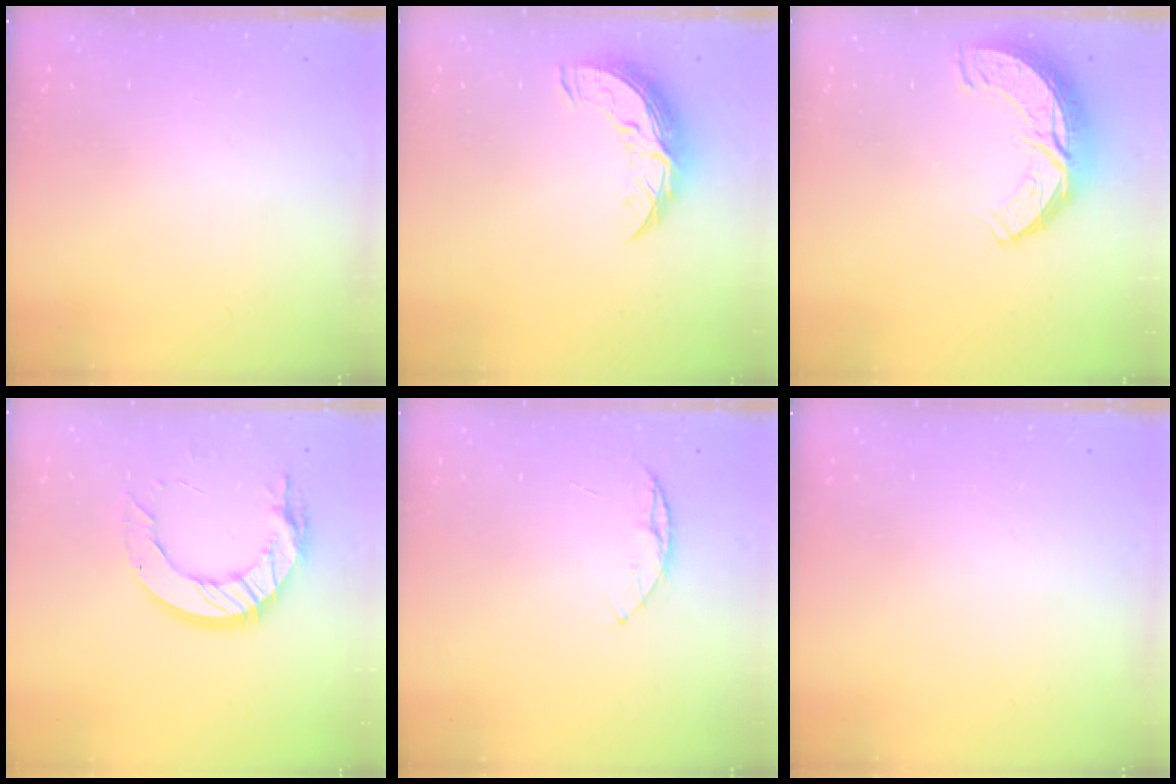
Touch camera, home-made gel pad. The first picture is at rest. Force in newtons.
{"total": 10.0, "press": 10.0, "slide": 0.6}
{"total": 11.4, "press": 11.4, "slide": 0.8}
{"total": 14.6, "press": 14.5, "slide": 0.9}
{"total": 5.2, "press": 5.1, "slide": 0.6}
{"total": 0.0}